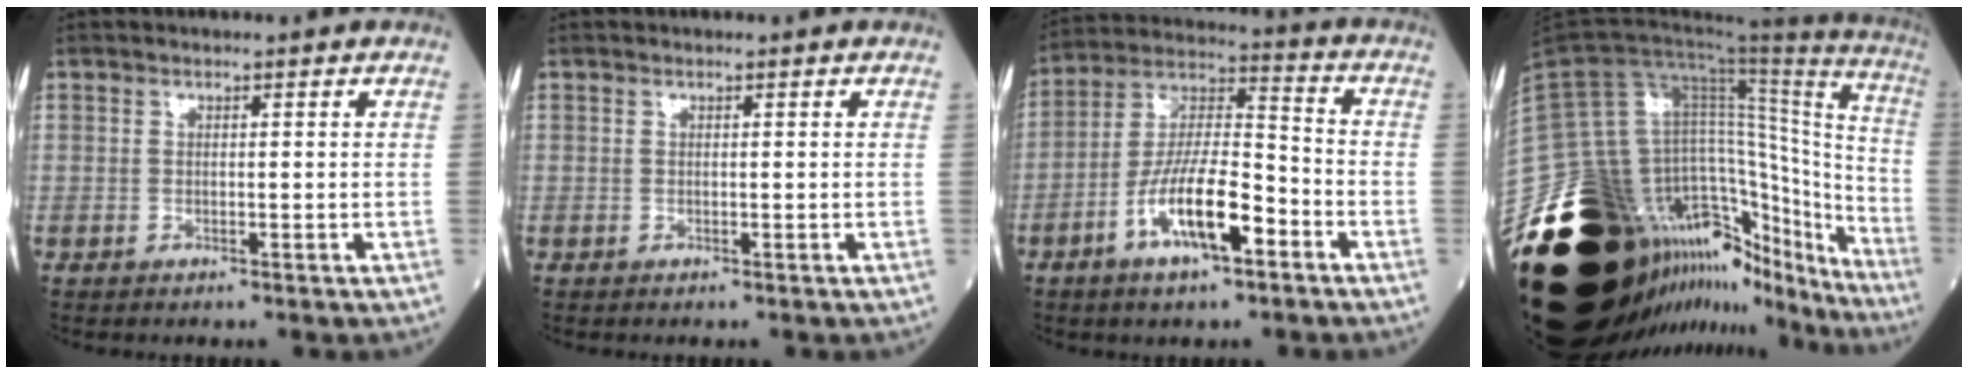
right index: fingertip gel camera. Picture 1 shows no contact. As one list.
[{"total": 0.0}, {"total": 13.0, "force": [-5.8, 3.4, 11.1], "torque": [-0.218, 0.004, -0.106]}, {"total": 51.4, "force": [-32.7, 21.4, 33.4], "torque": [-0.588, -0.042, -0.489]}]